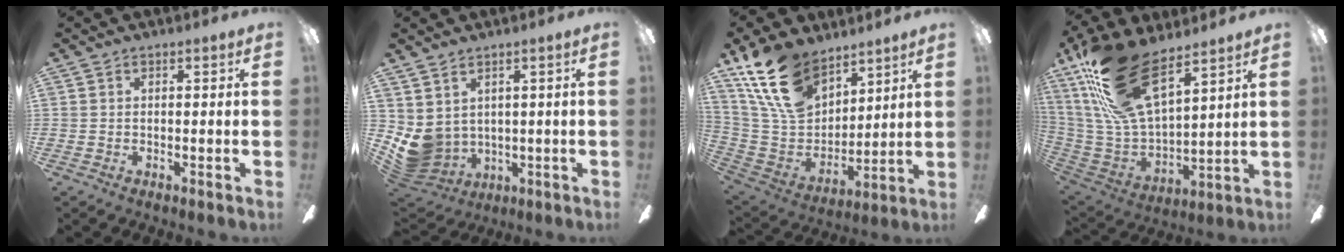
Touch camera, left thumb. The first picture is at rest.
{"total": 6.5, "force": [1.5, 5.7, 2.7], "torque": [-0.104, -0.030, 0.032]}
{"total": 18.7, "force": [12.4, 10.1, 9.7], "torque": [-0.208, -0.050, 0.234]}
{"total": 24.6, "force": [16.1, 9.9, 15.7], "torque": [-0.330, -0.085, 0.288]}